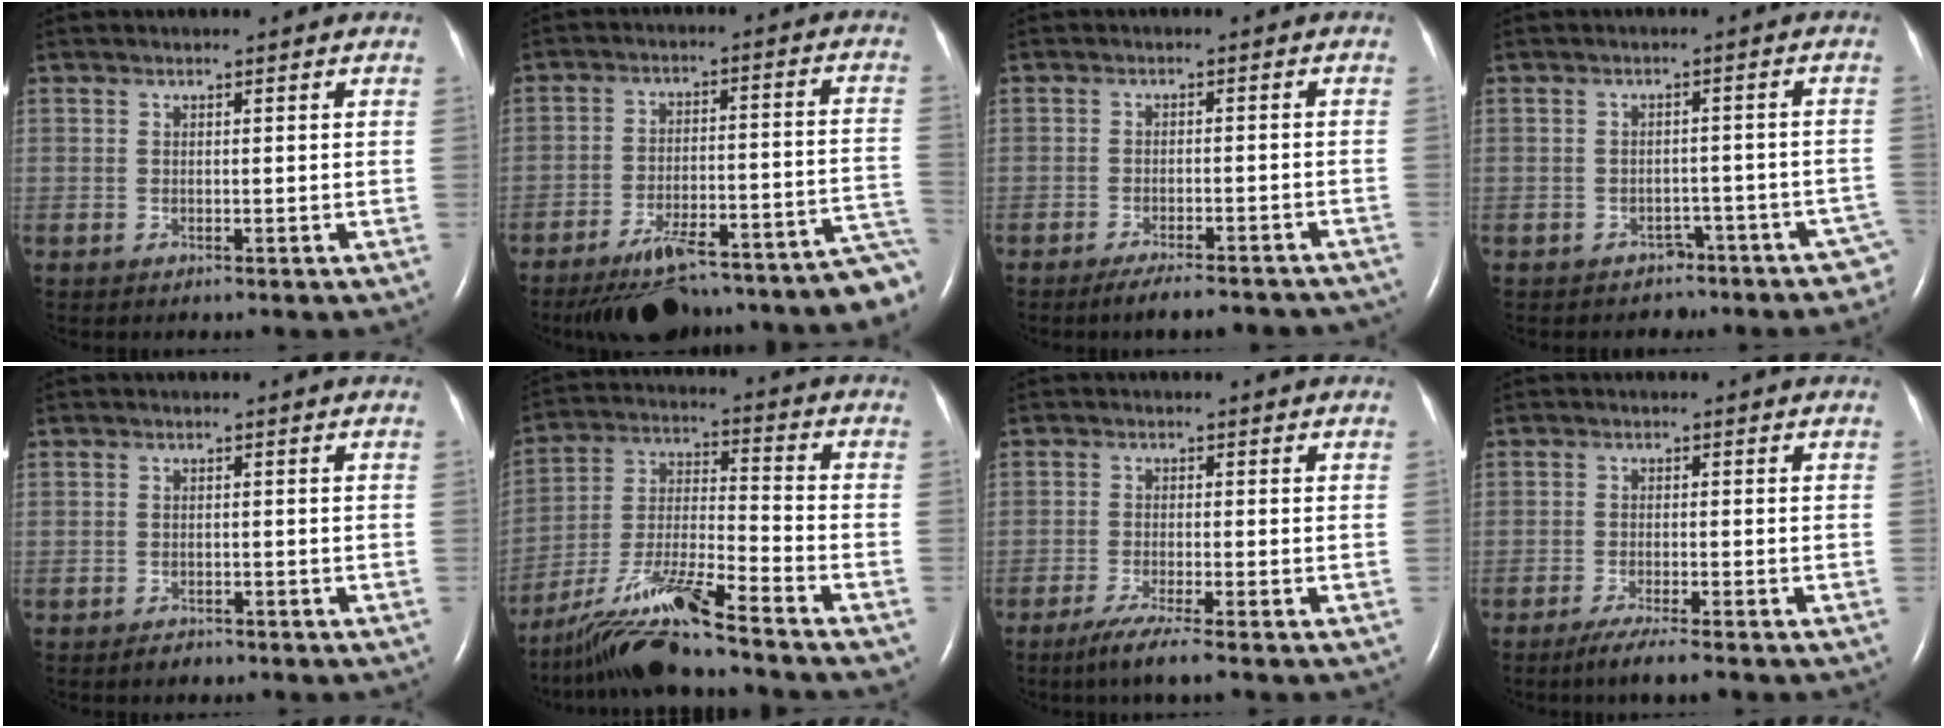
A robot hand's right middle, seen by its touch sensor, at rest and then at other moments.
{"total": 22.7, "force": [-20.2, 2.4, 10.1], "torque": [-0.060, 0.020, -0.274]}
{"total": 11.3, "force": [-10.2, 2.1, 4.4], "torque": [-0.050, 0.003, -0.127]}
{"total": 4.4, "force": [-3.4, 2.8, 0.1], "torque": [0.013, 0.022, -0.042]}
{"total": 1.4, "force": [-1.2, 0.7, 0.4], "torque": [-0.011, 0.000, -0.016]}
{"total": 14.9, "force": [-11.8, 0.1, 9.1], "torque": [-0.182, -0.021, -0.214]}
{"total": 5.0, "force": [-3.6, -0.5, 3.5], "torque": [-0.067, -0.015, -0.066]}
{"total": 4.6, "force": [-3.5, -0.2, 2.9], "torque": [-0.053, -0.011, -0.059]}